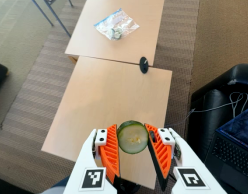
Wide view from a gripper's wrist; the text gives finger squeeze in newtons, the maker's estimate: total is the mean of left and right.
{"total": 10.5, "left": 10.1, "right": 10.9}